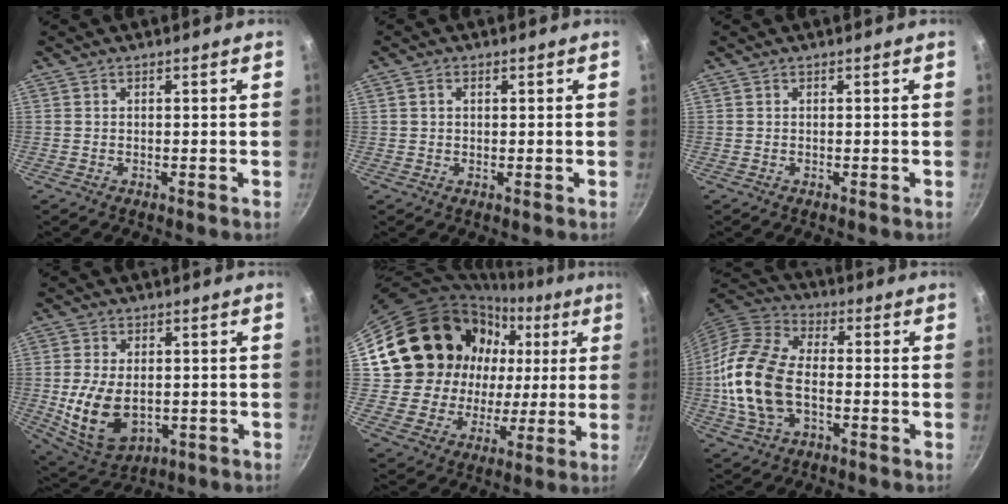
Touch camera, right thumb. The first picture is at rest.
{"total": 1.5, "force": [0.5, 1.1, 0.9], "torque": [-0.011, 0.005, 0.008]}
{"total": 0.0}
{"total": 12.2, "force": [-1.0, 7.8, 9.3], "torque": [-0.166, -0.011, 0.002]}
{"total": 23.1, "force": [5.1, 19.7, 10.9], "torque": [-0.159, 0.019, 0.101]}
{"total": 16.8, "force": [-2.3, 10.1, 13.2], "torque": [-0.254, 0.026, -0.056]}